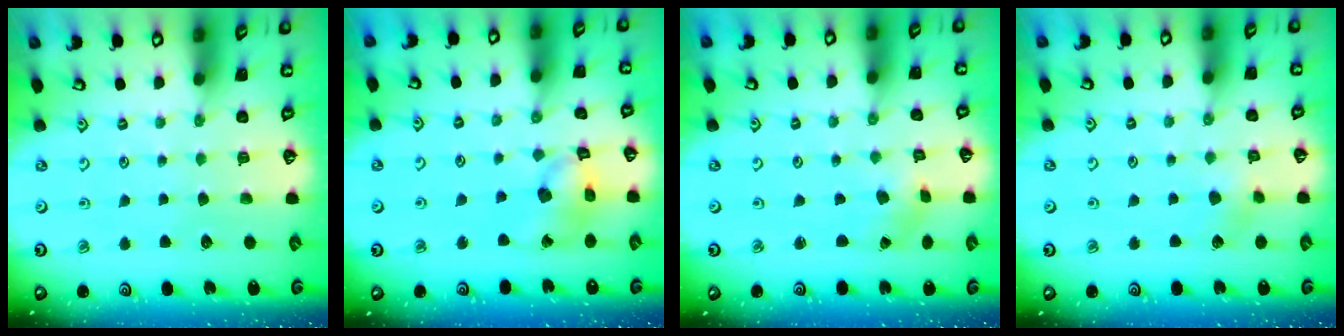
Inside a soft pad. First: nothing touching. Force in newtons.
{"total": 11.8, "press": 11.7, "slide": 1.5}
{"total": 2.7, "press": 2.3, "slide": 1.3}
{"total": 3.3, "press": 3.3, "slide": 0.4}